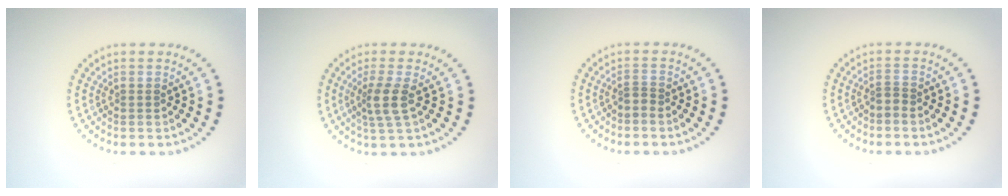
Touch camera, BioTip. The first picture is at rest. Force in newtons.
{"total": 2.5, "press": 2.0, "slide": 1.4}
{"total": 0.8, "press": 0.4, "slide": 0.6}
{"total": 0.8, "press": 0.4, "slide": 0.6}